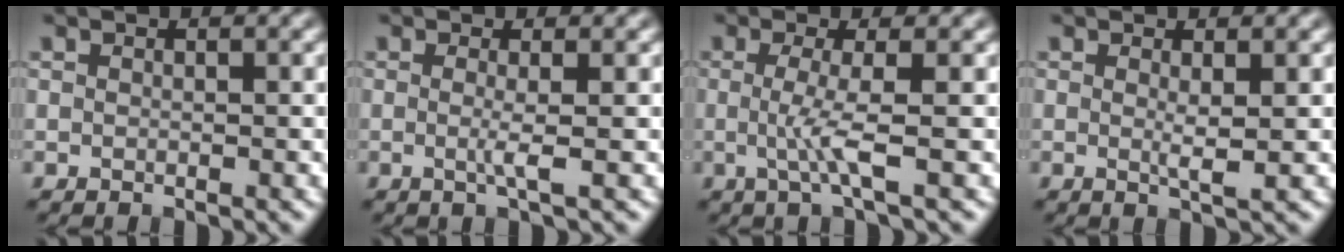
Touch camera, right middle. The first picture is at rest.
{"total": 1.6, "force": [-0.2, 0.2, 1.6], "torque": [-0.031, -0.007, -0.006]}
{"total": 2.8, "force": [-0.3, 0.4, 2.8], "torque": [-0.060, -0.009, -0.007]}
{"total": 1.4, "force": [0.2, 0.1, 1.4], "torque": [-0.026, -0.005, 0.002]}